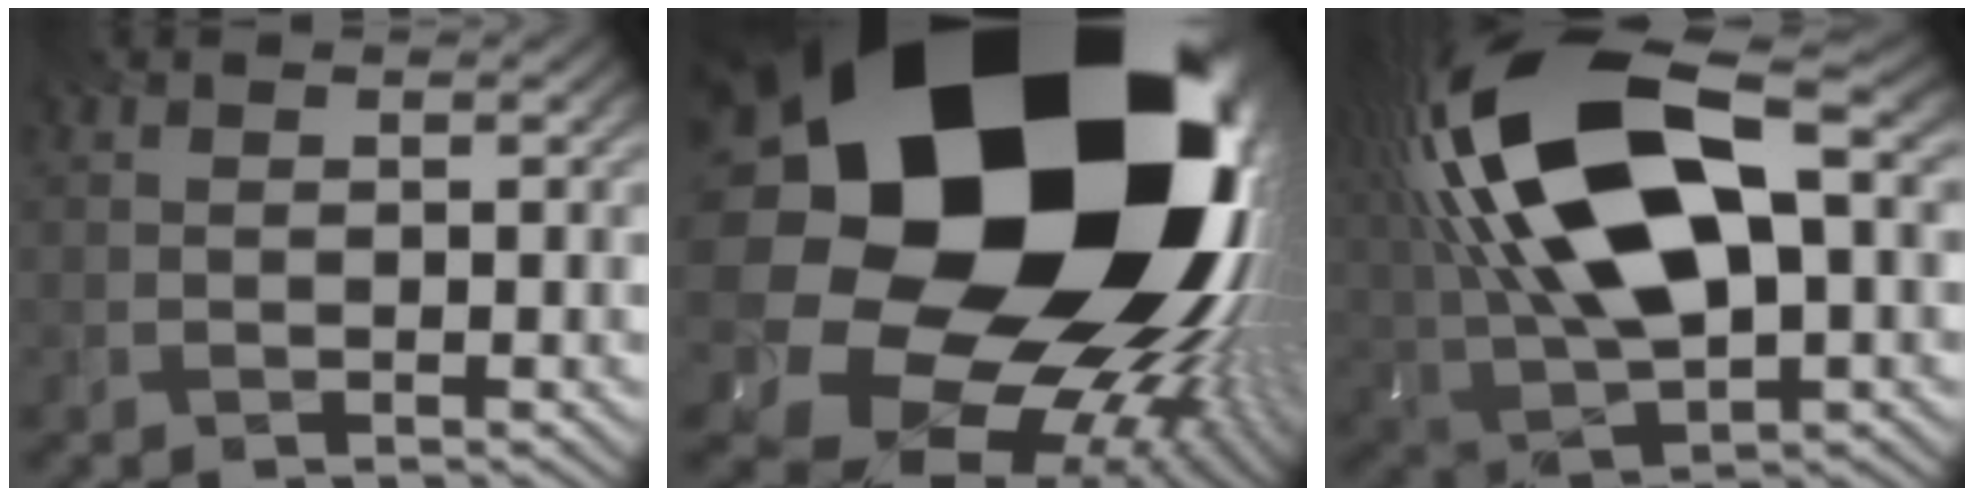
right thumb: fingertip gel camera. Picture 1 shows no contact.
{"total": 25.2, "force": [5.5, 19.9, 14.5], "torque": [-0.276, -0.062, 0.057]}
{"total": 20.2, "force": [4.7, 9.1, 17.3], "torque": [-0.353, 0.027, 0.079]}